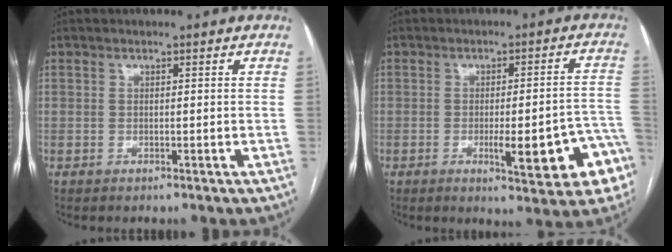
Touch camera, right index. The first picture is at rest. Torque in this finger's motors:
{"motor_torque": [1.25, -0.74, 0.29, 0.06]}